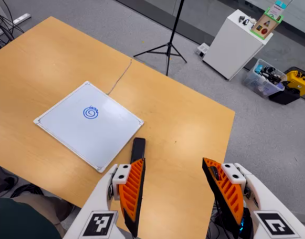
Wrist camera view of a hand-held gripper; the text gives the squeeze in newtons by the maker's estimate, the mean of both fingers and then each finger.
{"total": 0.0}